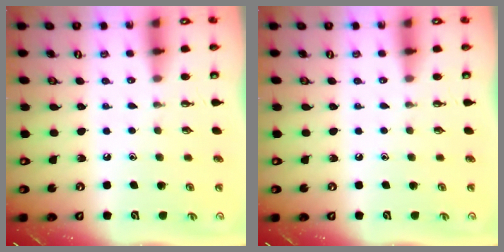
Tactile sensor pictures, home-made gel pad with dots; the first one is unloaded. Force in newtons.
{"total": 0.0}